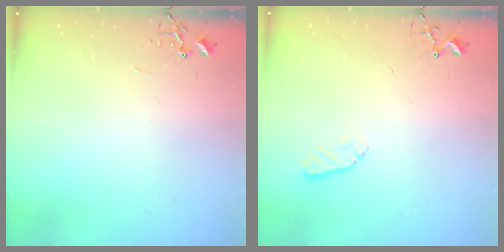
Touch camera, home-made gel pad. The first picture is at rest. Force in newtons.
{"total": 5.6, "press": 5.5, "slide": 1.0}